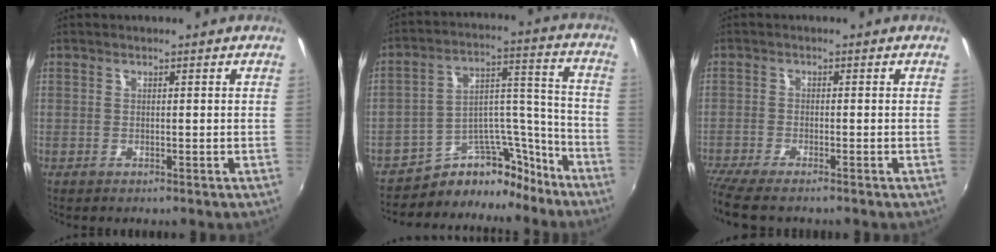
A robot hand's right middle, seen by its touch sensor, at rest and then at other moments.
{"total": 13.2, "force": [-11.1, 6.2, 3.5], "torque": [-0.040, 0.077, -0.169]}
{"total": 6.9, "force": [-5.8, 0.4, 3.6], "torque": [-0.086, -0.038, -0.107]}